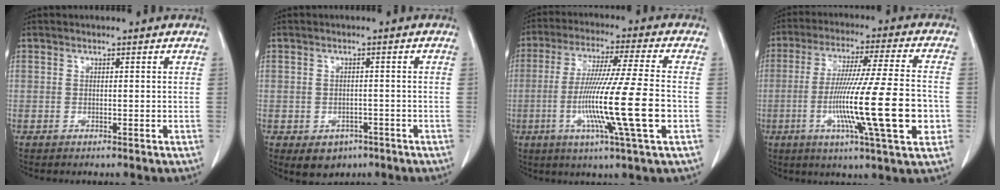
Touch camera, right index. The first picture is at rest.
{"total": 3.9, "force": [-2.0, 3.0, 1.4], "torque": [-0.015, 0.004, -0.016]}
{"total": 15.6, "force": [-3.6, -1.0, 15.2], "torque": [-0.285, -0.021, -0.071]}
{"total": 18.8, "force": [-4.2, 0.2, 18.3], "torque": [-0.294, -0.016, -0.074]}